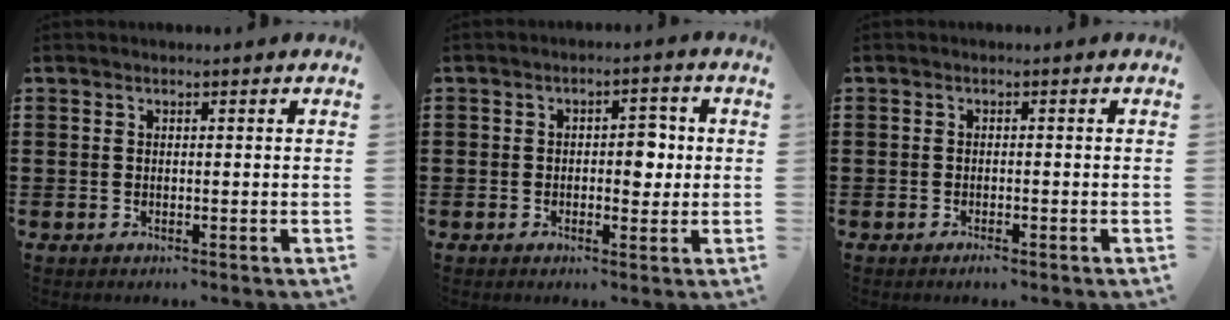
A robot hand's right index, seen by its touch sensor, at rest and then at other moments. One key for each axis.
{"total": 3.9, "fx": -0.3, "fy": 2.4, "fz": 3.1, "tx": -0.046, "ty": 0.003, "tz": -0.013}
{"total": 1.0, "fx": -0.8, "fy": 0.2, "fz": 0.6, "tx": -0.014, "ty": -0.006, "tz": -0.014}